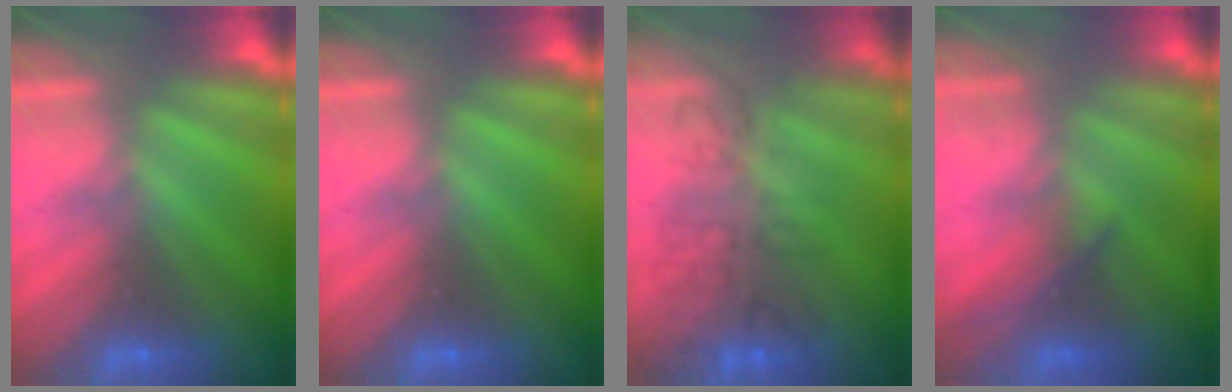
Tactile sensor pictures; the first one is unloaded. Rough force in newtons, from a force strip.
{"total": 0.0}
{"total": 4.5}
{"total": 2.0}